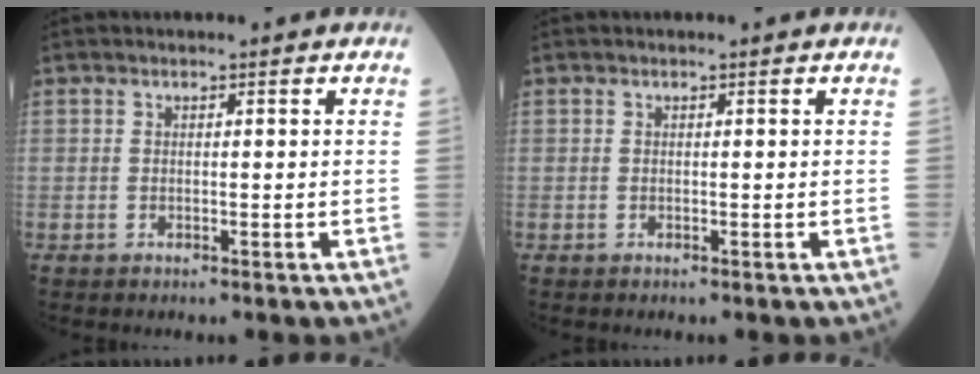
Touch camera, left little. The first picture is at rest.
{"total": 0.0}